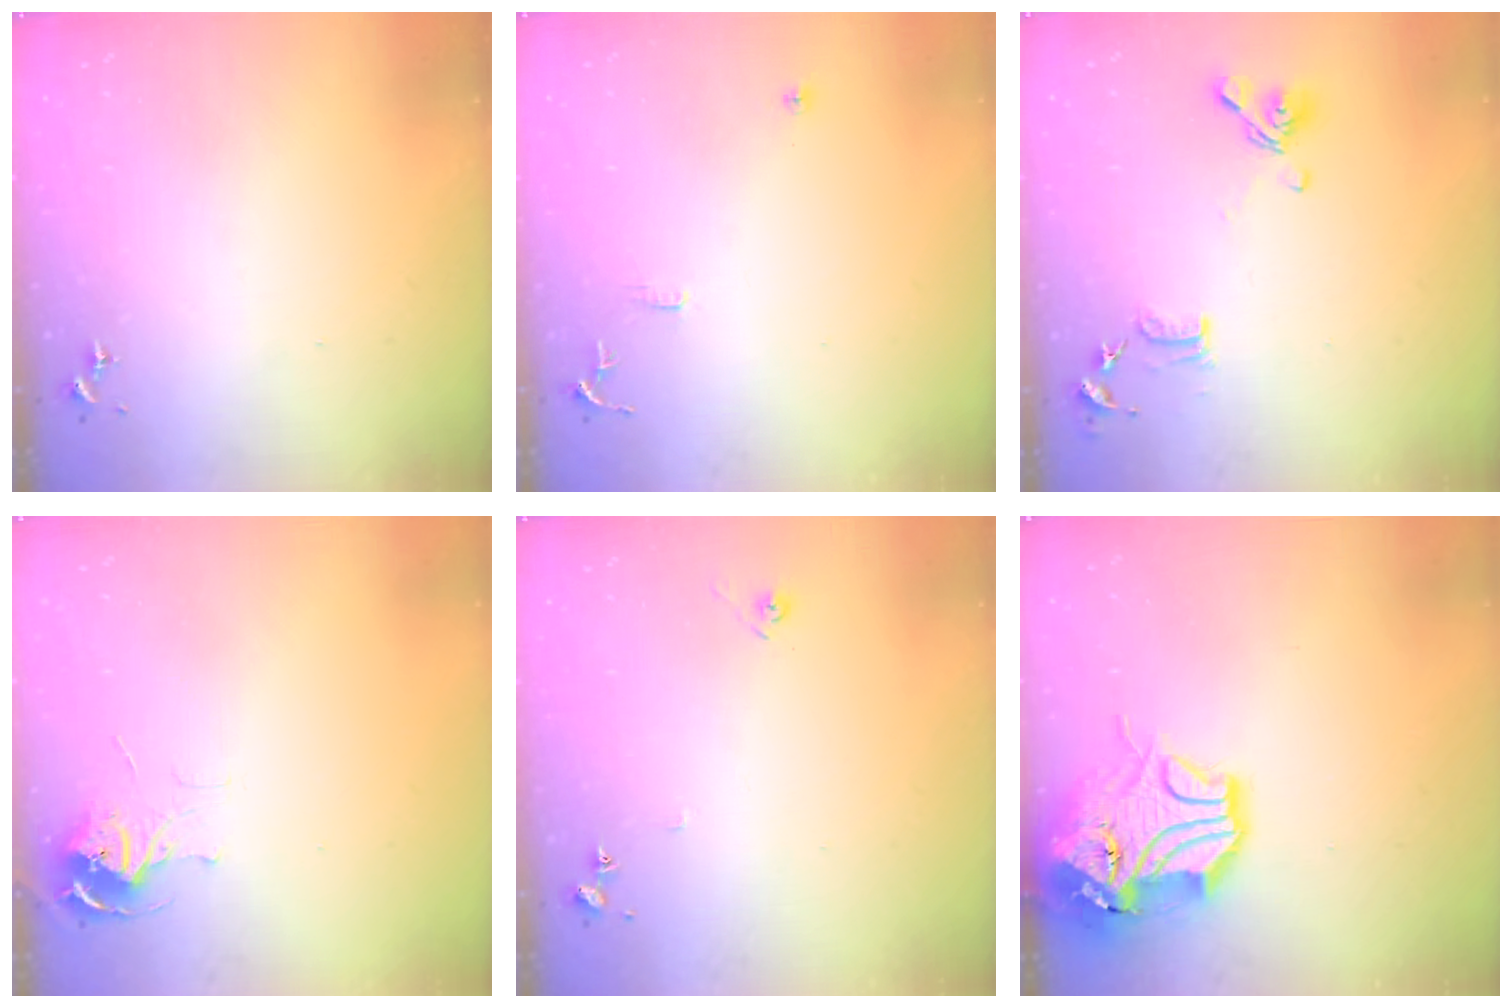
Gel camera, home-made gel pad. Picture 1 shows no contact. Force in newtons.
{"total": 7.1, "press": 7.1, "slide": 0.7}
{"total": 12.9, "press": 12.8, "slide": 1.9}
{"total": 6.2, "press": 6.1, "slide": 0.5}
{"total": 6.2, "press": 6.2, "slide": 0.6}
{"total": 16.2, "press": 16.1, "slide": 2.2}